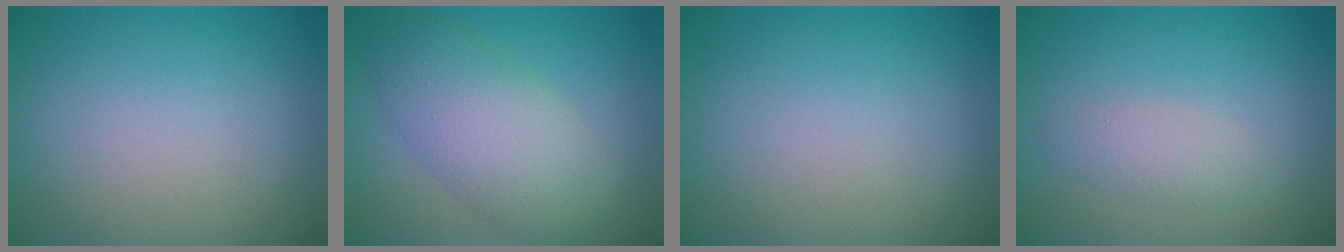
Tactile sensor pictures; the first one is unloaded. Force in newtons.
{"total": 6.4, "press": 6.4, "slide": 0.0}
{"total": 0.0}
{"total": 1.8, "press": 1.8, "slide": 0.0}